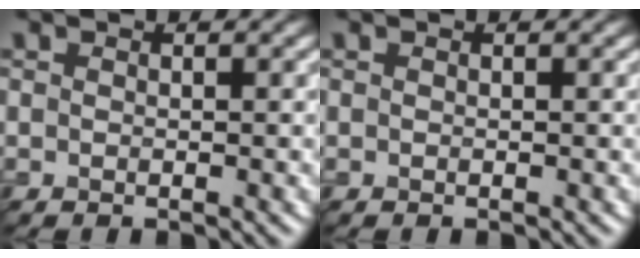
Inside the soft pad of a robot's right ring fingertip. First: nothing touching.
{"total": 0.0}